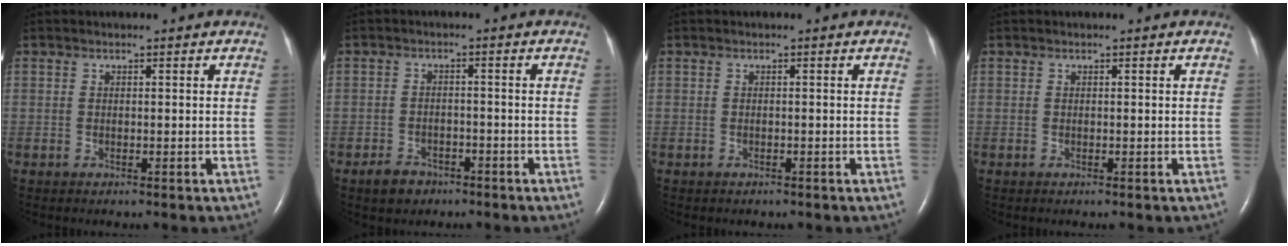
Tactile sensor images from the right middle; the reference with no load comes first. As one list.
[{"total": 3.5, "force": [-2.5, 2.2, 1.1], "torque": [-0.028, 0.004, -0.035]}, {"total": 0.0}, {"total": 0.0}]